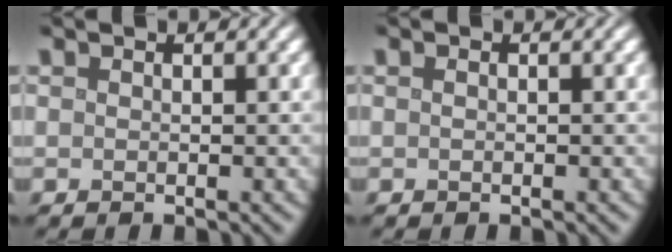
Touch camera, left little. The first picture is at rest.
{"total": 0.7, "force": [0.0, 0.2, 0.6], "torque": [-0.013, -0.004, -0.003]}